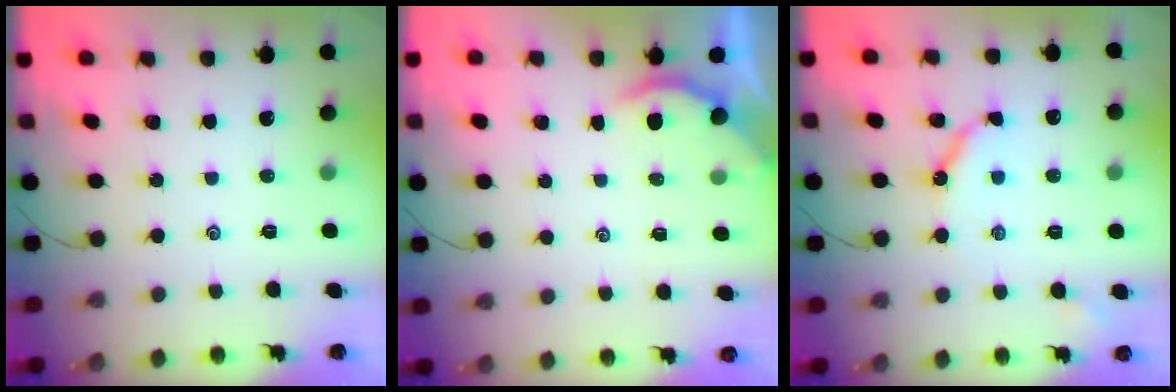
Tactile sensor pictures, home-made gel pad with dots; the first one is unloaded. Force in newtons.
{"total": 1.8, "press": 1.7, "slide": 0.3}
{"total": 7.1, "press": 7.0, "slide": 0.7}